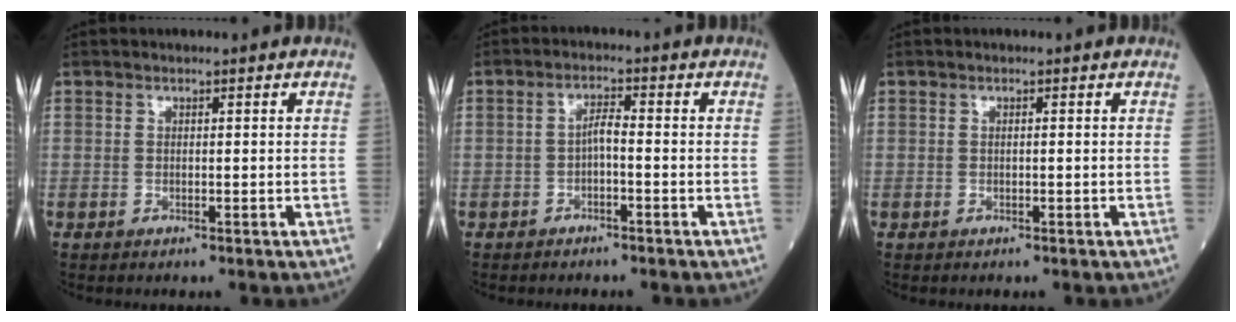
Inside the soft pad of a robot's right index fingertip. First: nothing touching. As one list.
[{"total": 2.3, "force": [-0.8, 0.5, 2.0], "torque": [-0.034, 0.005, -0.016]}, {"total": 0.0}]